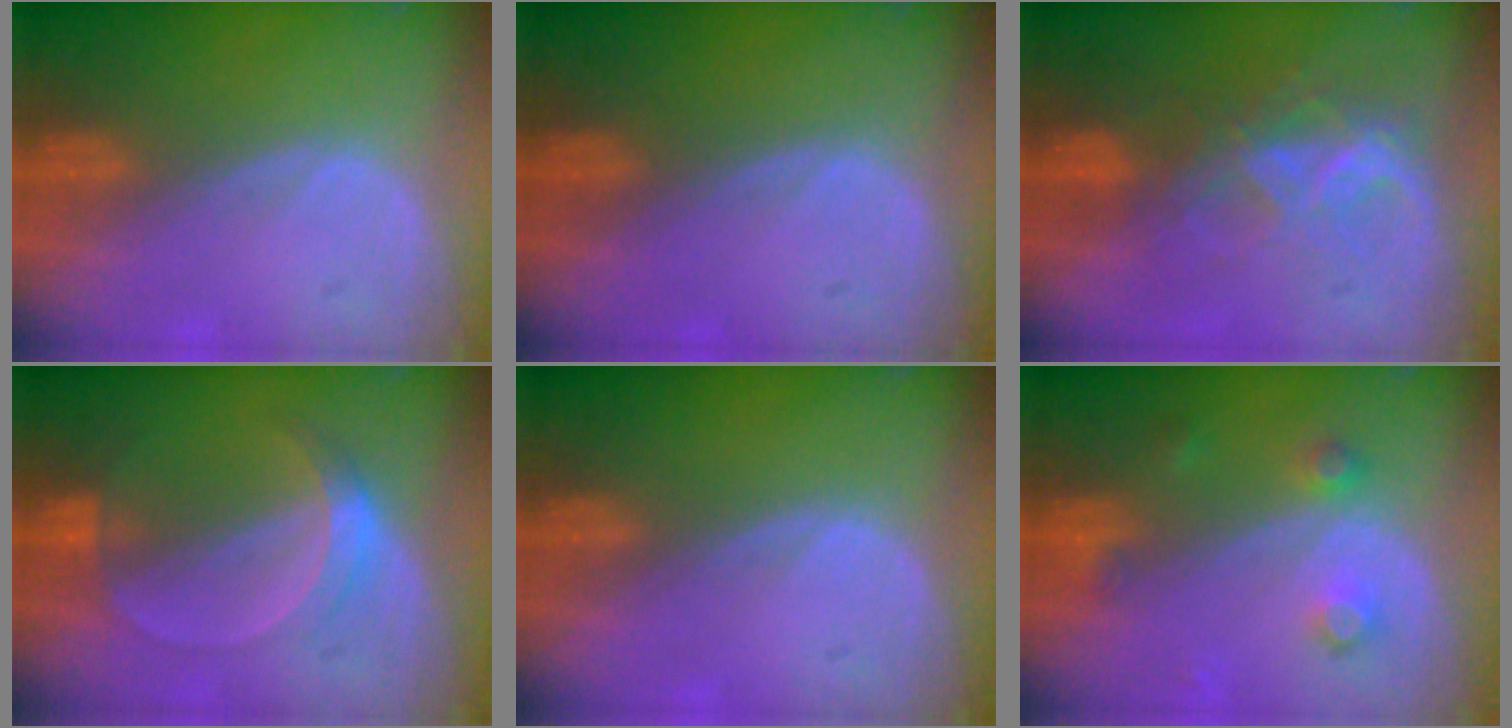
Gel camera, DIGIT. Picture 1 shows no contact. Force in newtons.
{"total": 0.0}
{"total": 6.8, "press": 6.0, "slide": 3.3}
{"total": 5.0, "press": 4.5, "slide": 2.2}
{"total": 0.0}
{"total": 3.8, "press": 3.4, "slide": 1.7}